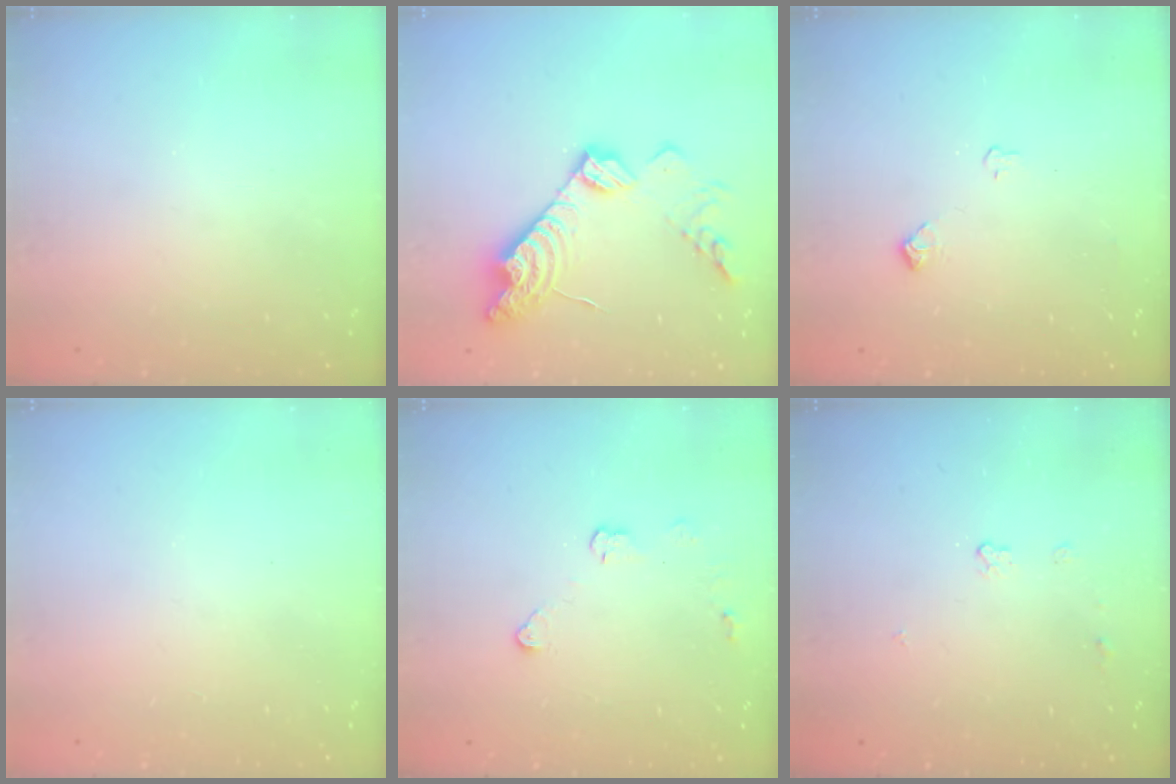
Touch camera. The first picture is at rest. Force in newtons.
{"total": 17.0, "press": 17.0, "slide": 1.1}
{"total": 5.7, "press": 5.7, "slide": 0.7}
{"total": 0.0}
{"total": 4.1, "press": 4.1, "slide": 0.4}
{"total": 3.6, "press": 3.5, "slide": 0.7}